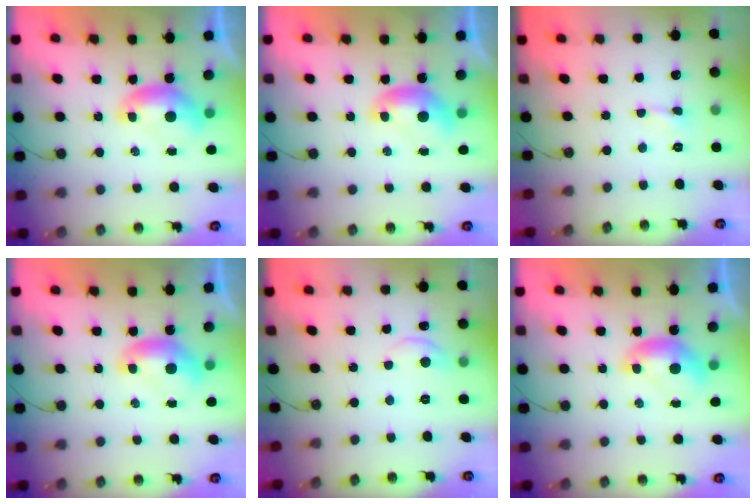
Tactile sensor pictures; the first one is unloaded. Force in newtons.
{"total": 0.0}
{"total": 0.6, "press": 0.5, "slide": 0.3}
{"total": 0.0}
{"total": 2.4, "press": 2.3, "slide": 0.6}
{"total": 0.0}